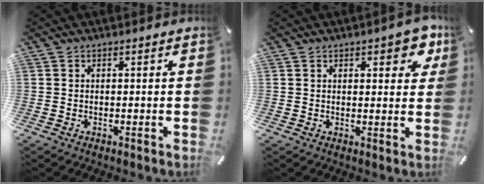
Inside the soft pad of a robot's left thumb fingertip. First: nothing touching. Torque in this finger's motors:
{"motor_torque": [-0.06, -0.25, 0.23, 0.27, -0.01]}